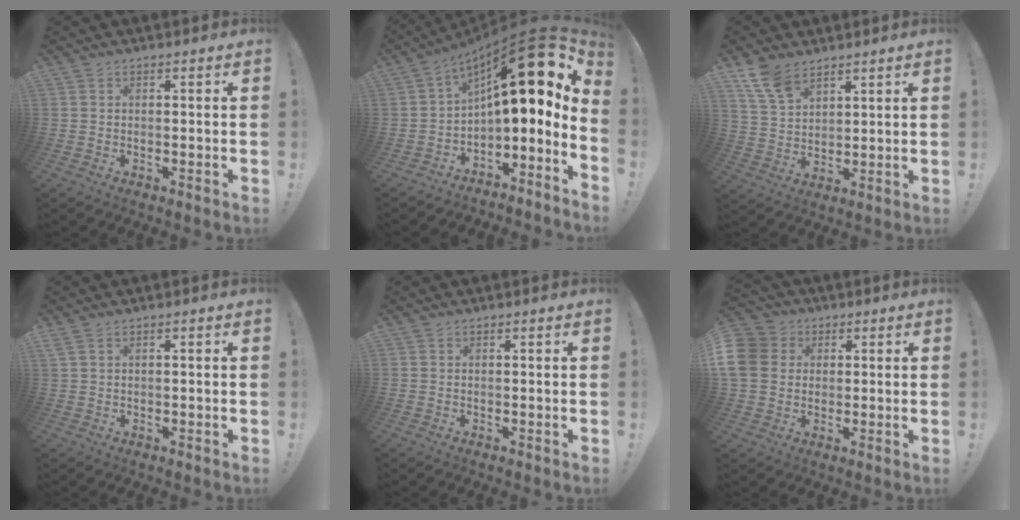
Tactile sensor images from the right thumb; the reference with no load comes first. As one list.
[{"total": 21.5, "force": [8.4, 7.0, 18.5], "torque": [-0.263, -0.059, 0.145]}, {"total": 9.2, "force": [6.6, 4.8, 4.1], "torque": [-0.076, -0.034, 0.131]}, {"total": 2.5, "force": [1.4, 0.8, 1.9], "torque": [-0.035, -0.002, 0.028]}, {"total": 0.0}, {"total": 10.5, "force": [1.5, 9.1, 4.9], "torque": [-0.096, 0.011, 0.035]}]